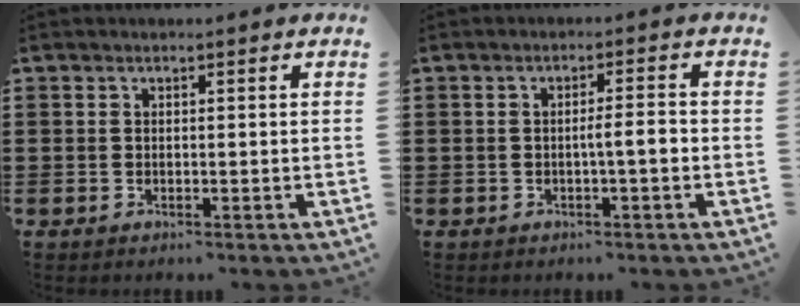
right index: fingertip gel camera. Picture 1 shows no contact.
{"total": 3.0, "force": [-0.7, 0.2, 2.9], "torque": [-0.050, 0.000, -0.014]}